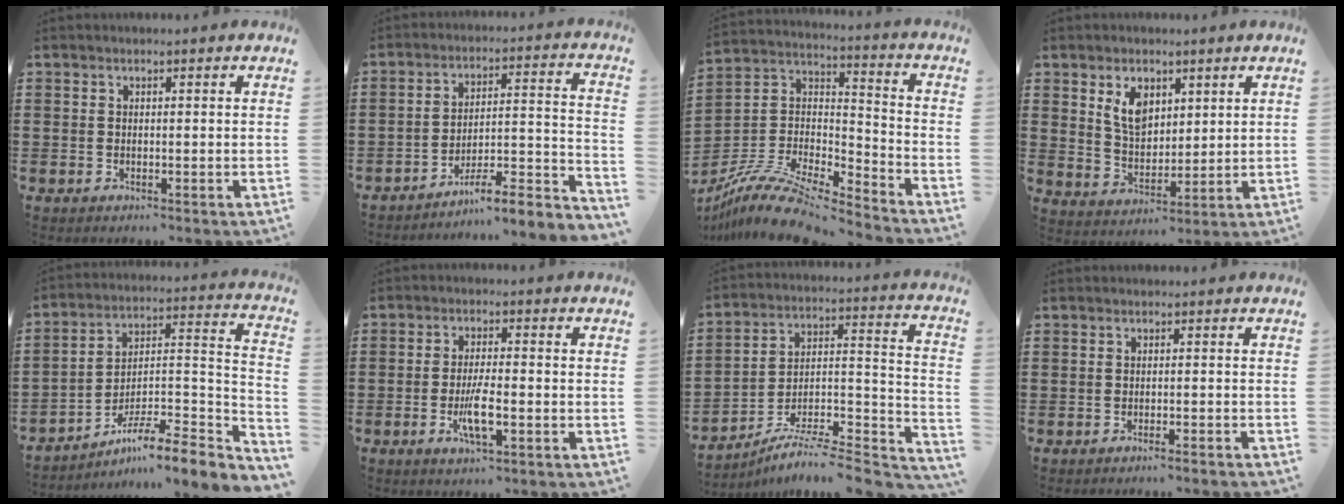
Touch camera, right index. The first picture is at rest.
{"total": 5.7, "force": [-4.9, 0.5, 2.9], "torque": [-0.049, -0.015, -0.098]}
{"total": 11.6, "force": [-9.8, 3.4, 5.3], "torque": [-0.108, 0.027, -0.192]}
{"total": 6.3, "force": [3.0, 4.0, 3.9], "torque": [-0.083, 0.008, 0.053]}
{"total": 6.5, "force": [-5.3, 0.7, 3.8], "torque": [-0.060, -0.010, -0.109]}
{"total": 5.0, "force": [-1.8, 1.1, 4.5], "torque": [-0.094, -0.006, -0.037]}
{"total": 6.3, "force": [-5.5, 0.7, 3.0], "torque": [-0.042, -0.007, -0.110]}
{"total": 0.9, "force": [-0.9, -0.2, 0.3], "torque": [-0.008, 0.000, -0.017]}